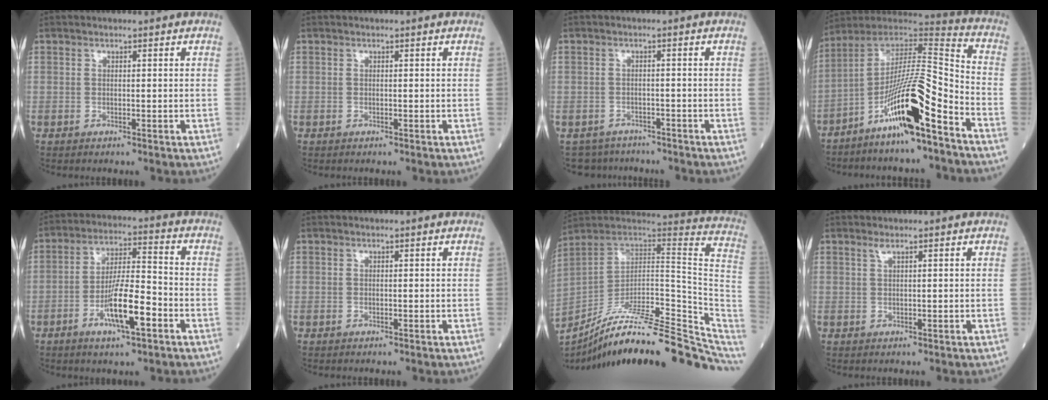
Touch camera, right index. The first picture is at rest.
{"total": 0.0}
{"total": 4.4, "force": [-3.7, 2.2, -1.0], "torque": [0.018, 0.009, -0.061]}
{"total": 16.0, "force": [-9.0, 1.1, 13.2], "torque": [-0.239, 0.006, -0.160]}
{"total": 10.0, "force": [-4.3, 1.6, 8.9], "torque": [-0.161, -0.001, -0.075]}
{"total": 0.0}
{"total": 28.3, "force": [-23.2, 4.5, 15.6], "torque": [-0.147, 0.005, -0.340]}
{"total": 0.8, "force": [0.6, -0.1, 0.6], "torque": [-0.018, 0.002, 0.014]}